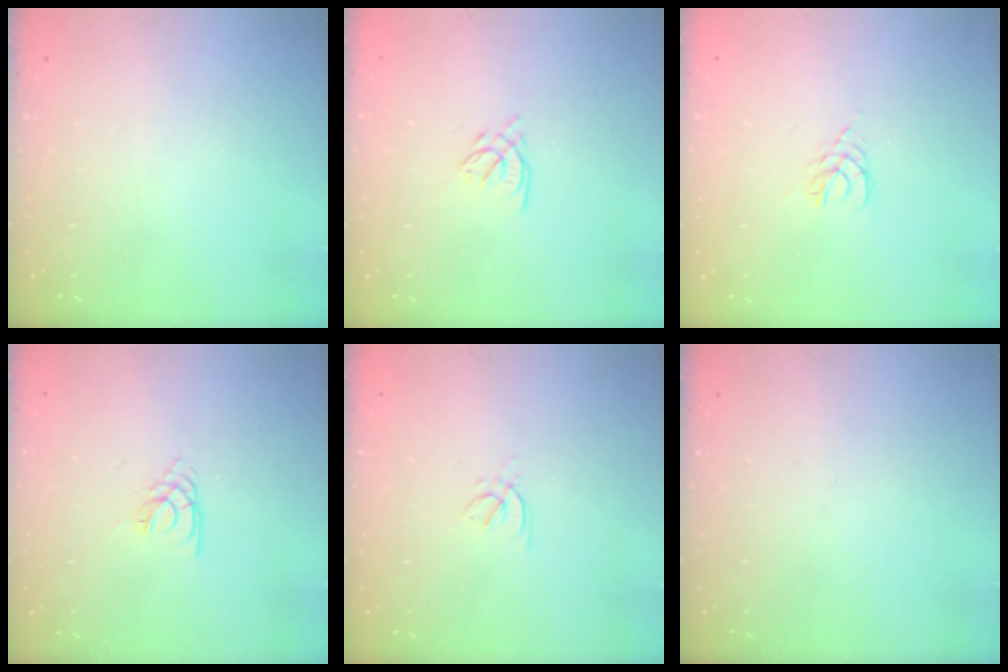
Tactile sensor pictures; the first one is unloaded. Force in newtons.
{"total": 4.2, "press": 4.1, "slide": 0.4}
{"total": 2.4, "press": 2.3, "slide": 0.4}
{"total": 1.4, "press": 1.3, "slide": 0.3}
{"total": 1.6, "press": 1.5, "slide": 0.5}
{"total": 0.0}